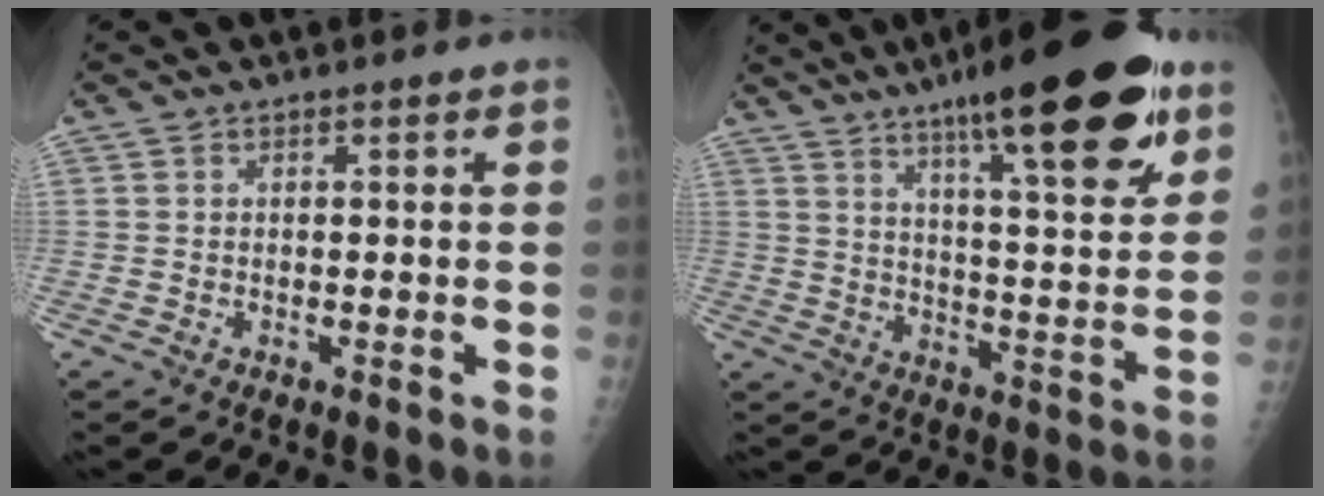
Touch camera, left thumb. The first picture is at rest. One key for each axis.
{"total": 24.2, "fx": 14.5, "fy": 5.5, "fz": 18.6, "tx": -0.253, "ty": -0.049, "tz": 0.219}